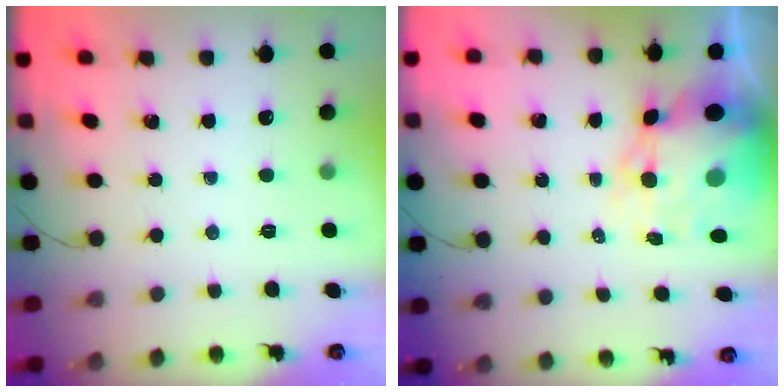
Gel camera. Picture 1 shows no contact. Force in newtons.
{"total": 12.2, "press": 11.8, "slide": 3.1}